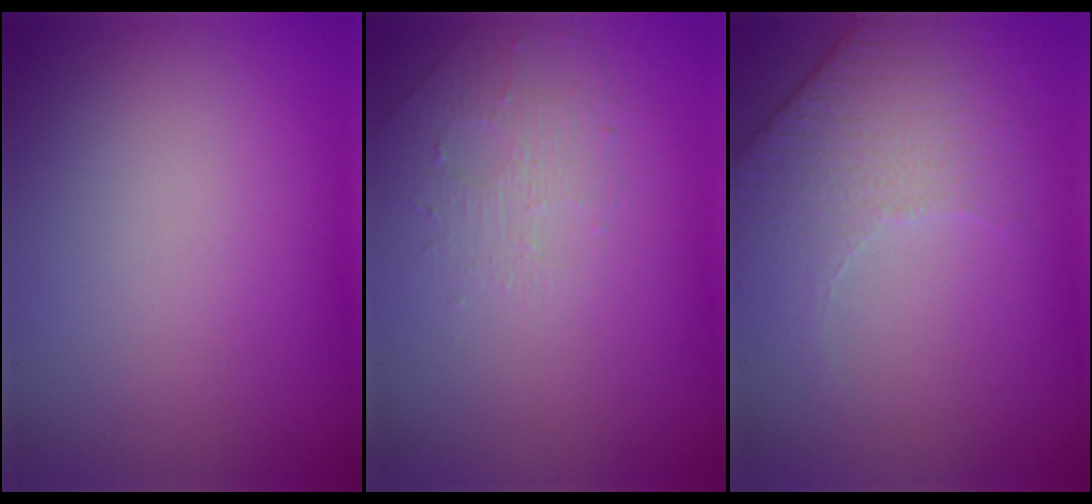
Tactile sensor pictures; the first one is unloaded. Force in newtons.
{"total": 1.5, "press": 1.0, "slide": 1.1}
{"total": 4.8, "press": 3.4, "slide": 3.3}